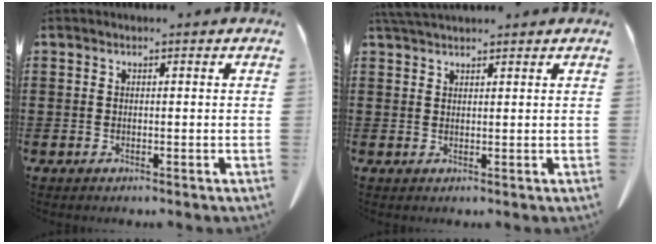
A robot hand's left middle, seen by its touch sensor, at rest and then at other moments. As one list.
[{"total": 2.6, "force": [2.4, 0.4, 0.9], "torque": [-0.024, -0.001, 0.047]}]